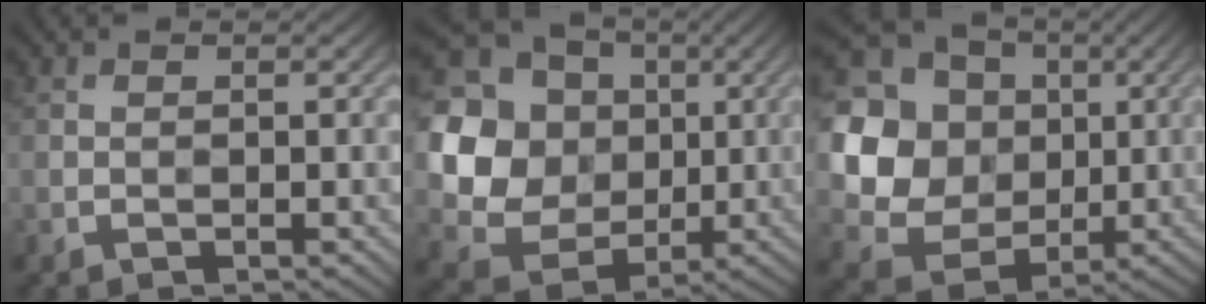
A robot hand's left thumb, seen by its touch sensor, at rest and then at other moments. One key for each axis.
{"total": 18.1, "fx": 3.0, "fy": 16.3, "fz": 7.3, "tx": -0.256, "ty": 0.032, "tz": 0.051}
{"total": 17.8, "fx": 2.9, "fy": 16.0, "fz": 7.2, "tx": -0.253, "ty": 0.033, "tz": 0.048}